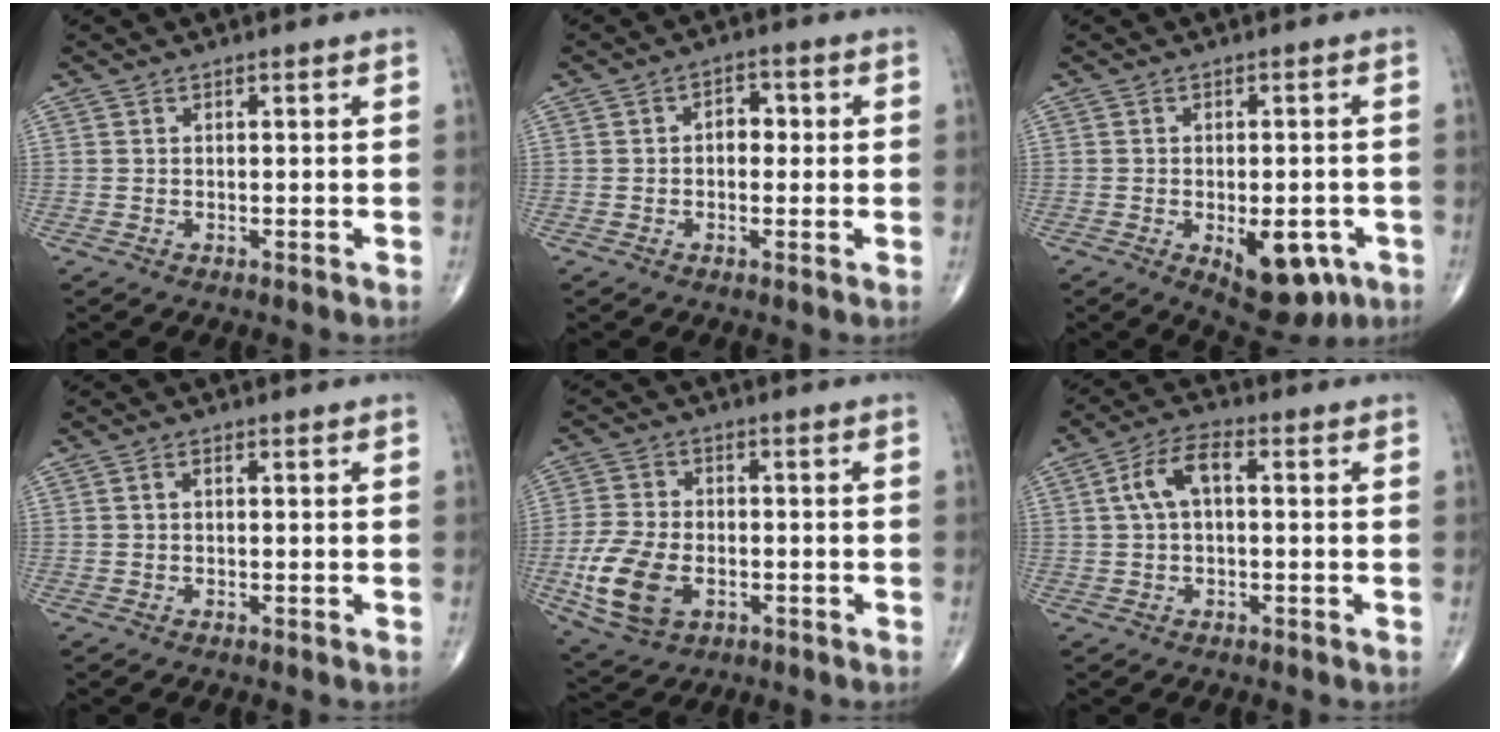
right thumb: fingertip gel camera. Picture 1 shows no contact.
{"total": 3.7, "force": [0.2, 2.6, 2.7], "torque": [-0.022, 0.013, -0.004]}
{"total": 11.0, "force": [-4.1, 5.4, 8.7], "torque": [-0.092, 0.006, -0.043]}
{"total": 0.8, "force": [0.0, 0.5, 0.7], "torque": [-0.011, 0.003, -0.002]}
{"total": 12.1, "force": [-3.4, 7.7, 8.7], "torque": [-0.176, 0.002, -0.059]}
{"total": 6.9, "force": [0.9, 3.4, 5.9], "torque": [-0.119, 0.025, 0.011]}